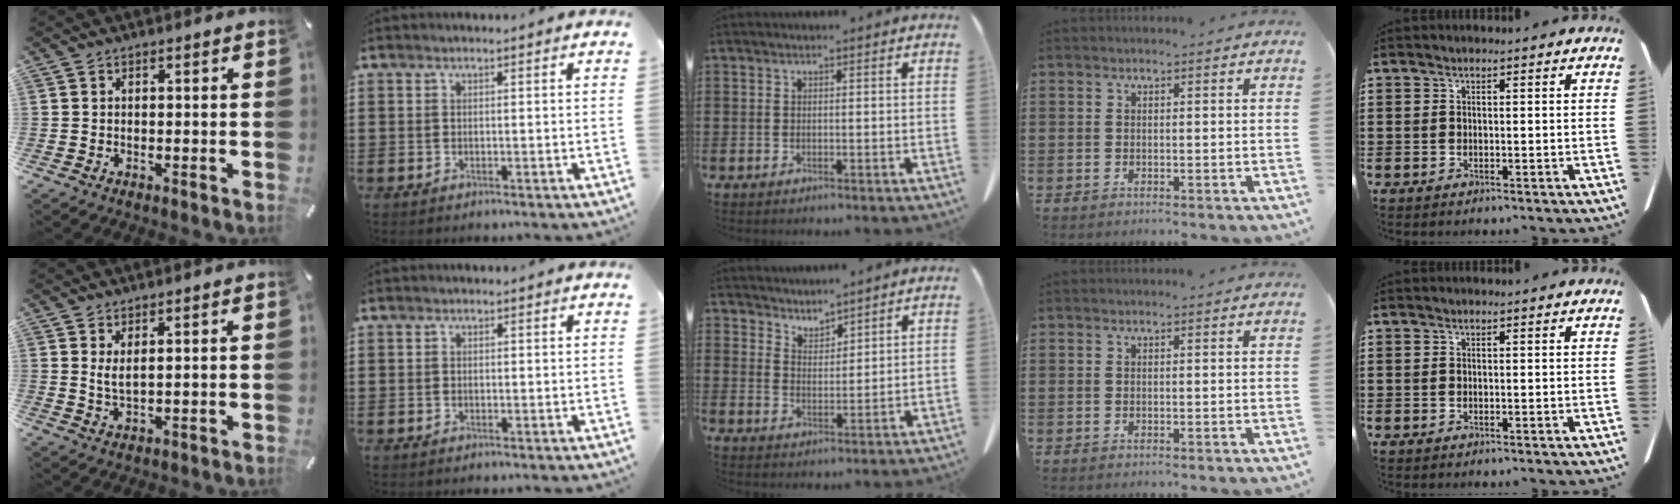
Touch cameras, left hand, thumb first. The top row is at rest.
{"thumb": {"total": 3.2, "force": [1.6, 0.8, 2.6], "torque": [-0.055, -0.001, 0.028]}, "index": {"total": 0.5, "force": [-0.2, 0.4, 0.3], "torque": [-0.007, 0.000, -0.005]}, "middle": {"total": 3.2, "force": [3.1, 0.2, -0.6], "torque": [-0.001, -0.015, 0.058]}}